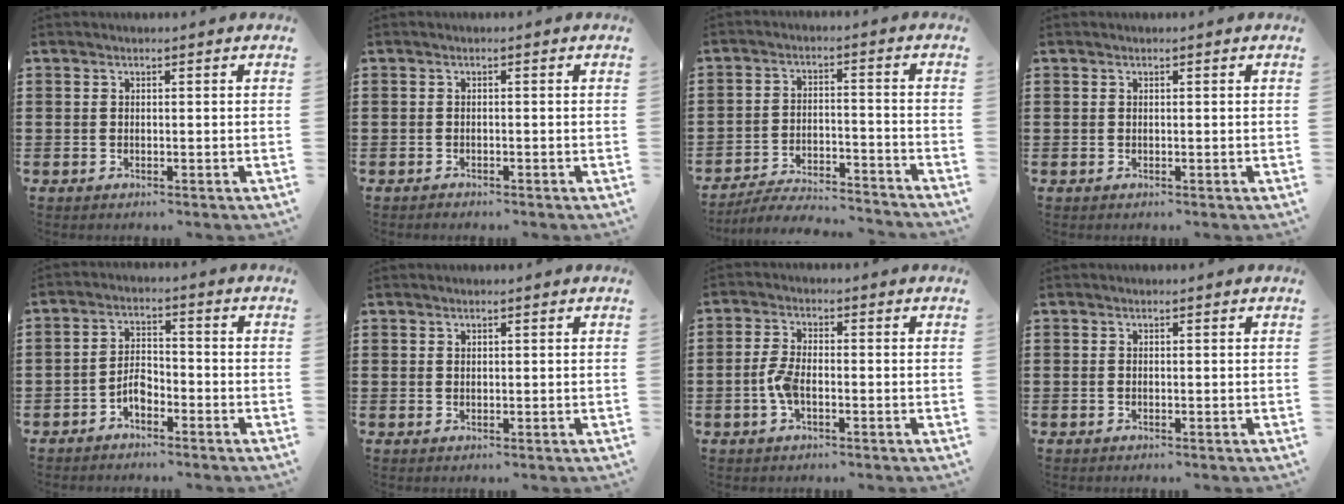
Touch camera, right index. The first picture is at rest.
{"total": 0.7, "force": [-0.7, 0.2, 0.0], "torque": [-0.001, 0.001, -0.016]}
{"total": 5.3, "force": [-5.2, 0.4, 1.2], "torque": [-0.027, 0.004, -0.103]}
{"total": 0.0}
{"total": 3.8, "force": [-2.2, 2.0, 2.3], "torque": [-0.059, 0.004, -0.048]}
{"total": 0.6, "force": [0.4, 0.4, 0.1], "torque": [-0.003, 0.001, 0.009]}
{"total": 4.0, "force": [-1.2, 1.8, 3.4], "torque": [-0.089, -0.005, -0.029]}
{"total": 0.0}